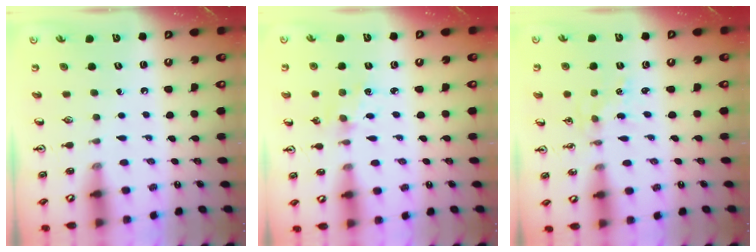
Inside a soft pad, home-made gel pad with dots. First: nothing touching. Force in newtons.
{"total": 2.5, "press": 2.4, "slide": 0.4}
{"total": 0.7, "press": 0.6, "slide": 0.2}